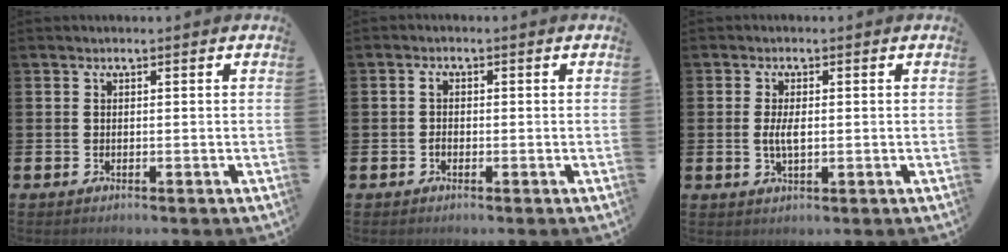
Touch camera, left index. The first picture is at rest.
{"total": 1.3, "force": [-0.2, 1.0, 0.8], "torque": [-0.001, 0.000, -0.008]}
{"total": 3.0, "force": [-0.1, 1.3, 2.7], "torque": [-0.052, 0.004, -0.005]}